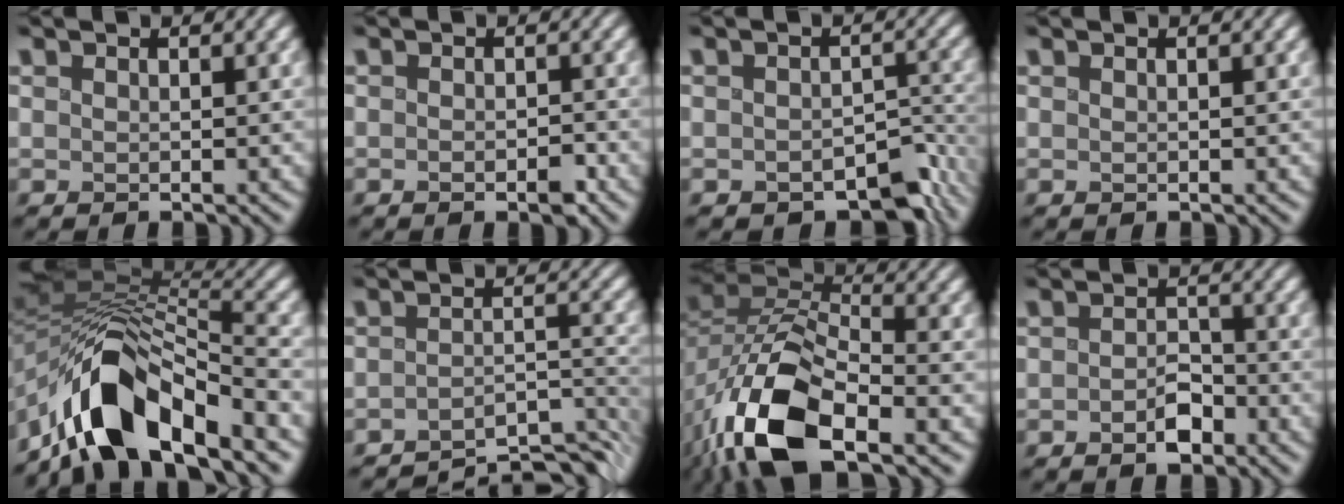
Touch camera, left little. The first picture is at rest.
{"total": 1.7, "force": [-1.1, 0.8, 1.1], "torque": [-0.009, -0.005, -0.019]}
{"total": 6.0, "force": [-3.9, 3.1, 3.4], "torque": [-0.034, -0.017, -0.053]}
{"total": 0.0}
{"total": 9.9, "force": [-6.8, 3.5, 6.2], "torque": [-0.088, 0.012, -0.135]}
{"total": 6.9, "force": [-6.5, 0.8, 2.3], "torque": [-0.016, 0.000, -0.098]}
{"total": 12.3, "force": [-6.6, 5.8, 8.6], "torque": [-0.175, -0.010, -0.126]}
{"total": 2.7, "force": [-1.8, 1.5, 1.4], "torque": [-0.019, -0.002, -0.034]}